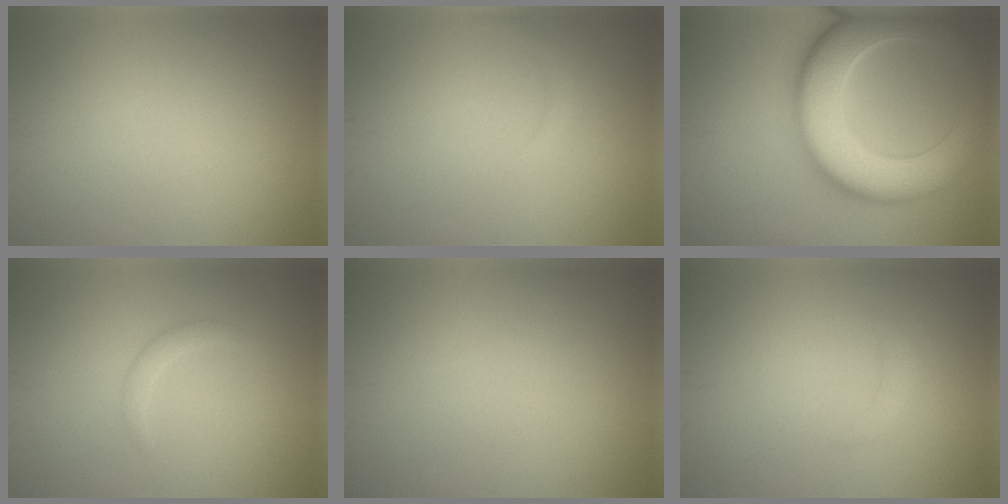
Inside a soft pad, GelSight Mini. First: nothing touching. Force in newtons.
{"total": 0.8, "press": 0.8, "slide": 0.1}
{"total": 11.7, "press": 11.7, "slide": 0.4}
{"total": 1.2, "press": 1.2, "slide": 0.1}
{"total": 0.0}
{"total": 0.8, "press": 0.8, "slide": 0.1}